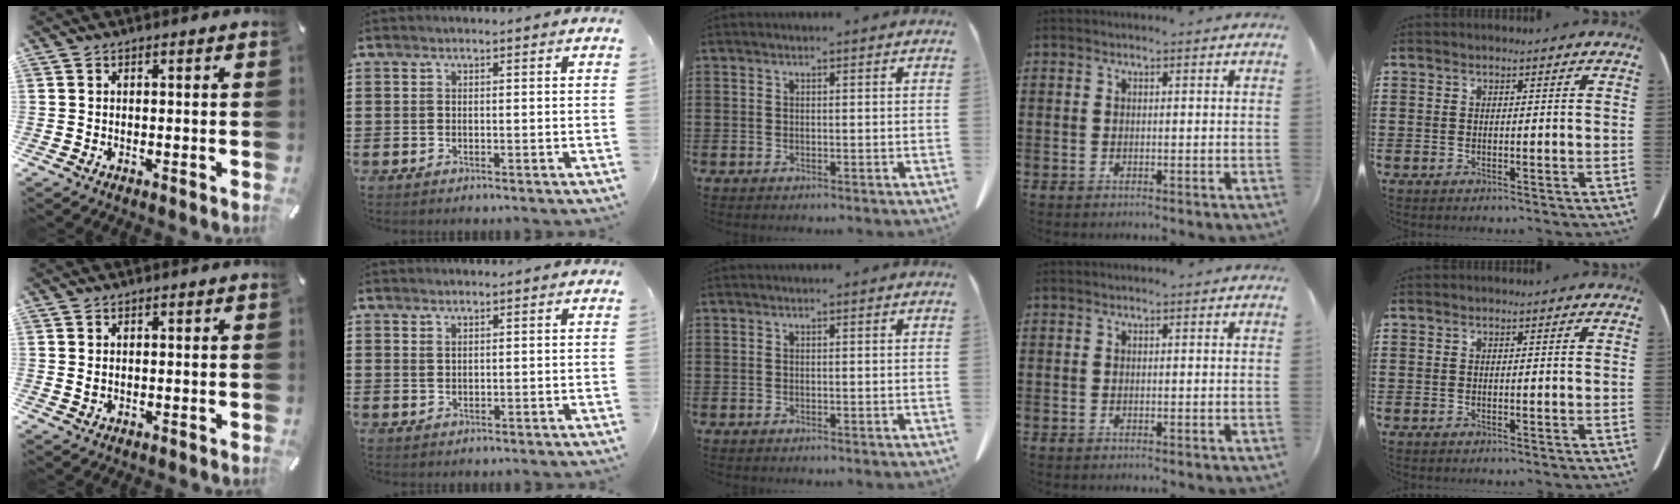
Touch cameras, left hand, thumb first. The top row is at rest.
{"thumb": {"total": 1.0, "force": [0.2, 0.7, 0.7], "torque": [-0.006, 0.001, 0.001]}, "index": {"total": 1.0, "force": [0.8, 0.3, 0.4], "torque": [-0.009, 0.002, 0.016]}}